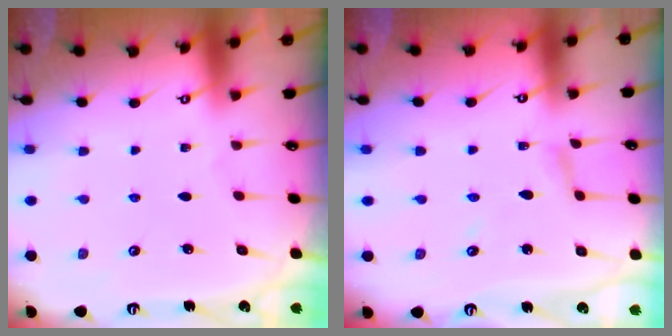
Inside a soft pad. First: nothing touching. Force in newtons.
{"total": 4.8, "press": 4.7, "slide": 0.3}